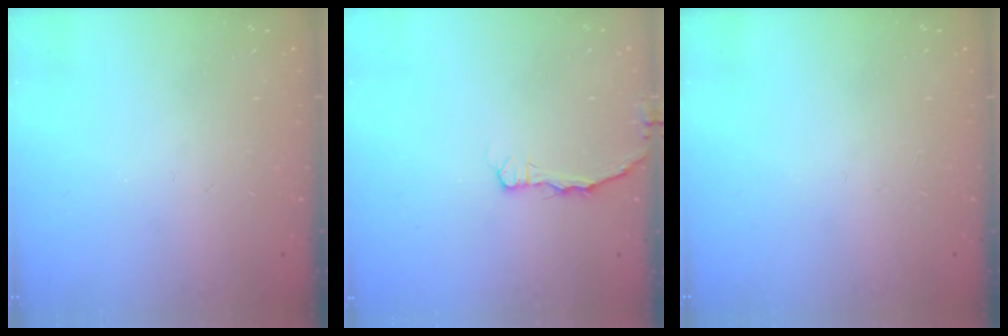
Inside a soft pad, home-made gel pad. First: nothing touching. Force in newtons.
{"total": 2.9, "press": 2.9, "slide": 0.4}
{"total": 0.0}